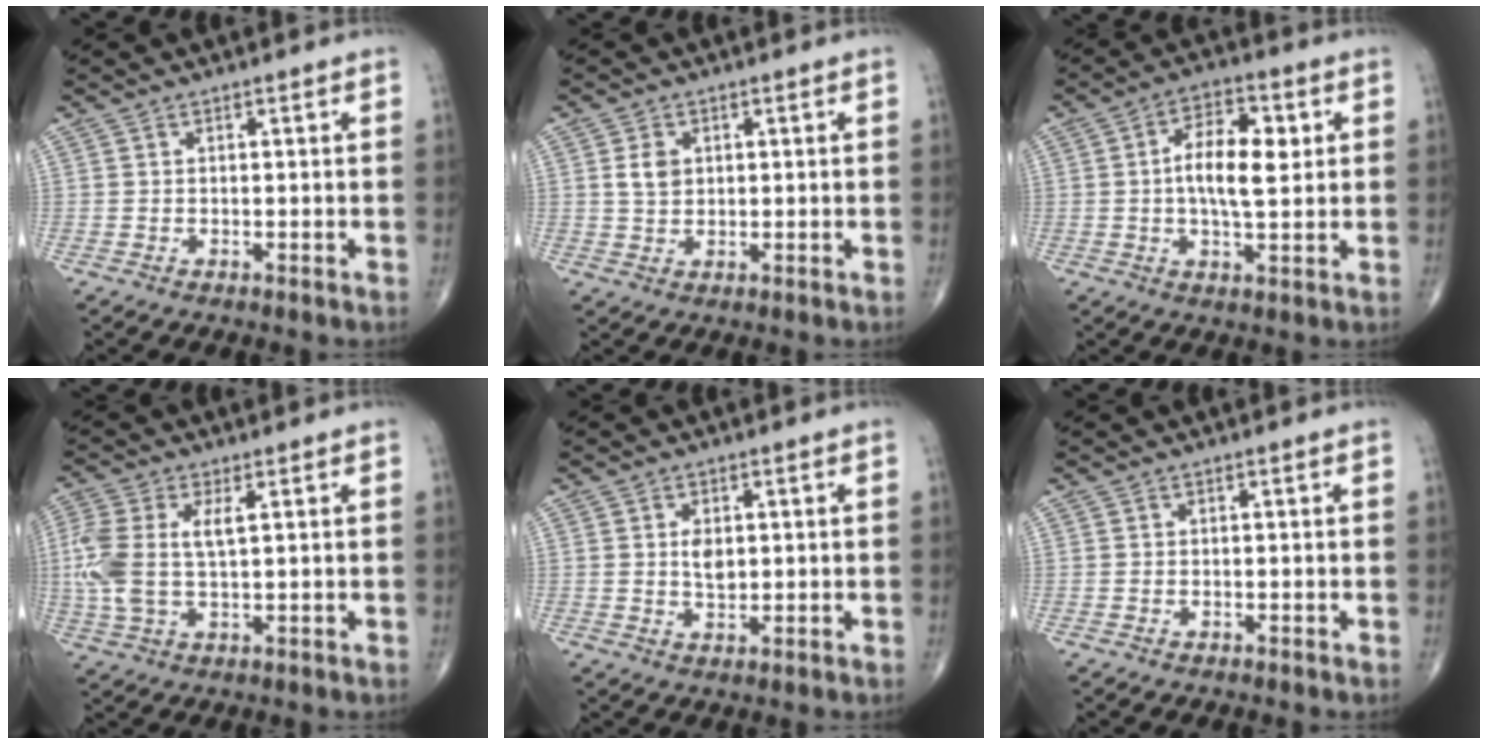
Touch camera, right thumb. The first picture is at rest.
{"total": 3.5, "force": [0.9, 2.6, 2.2], "torque": [-0.030, -0.003, 0.018]}
{"total": 10.3, "force": [1.3, 4.5, 9.1], "torque": [-0.140, 0.005, 0.016]}
{"total": 10.6, "force": [1.5, 5.1, 9.1], "torque": [-0.236, 0.011, 0.034]}
{"total": 3.3, "force": [0.5, 2.0, 2.6], "torque": [-0.032, -0.006, 0.010]}
{"total": 0.0}